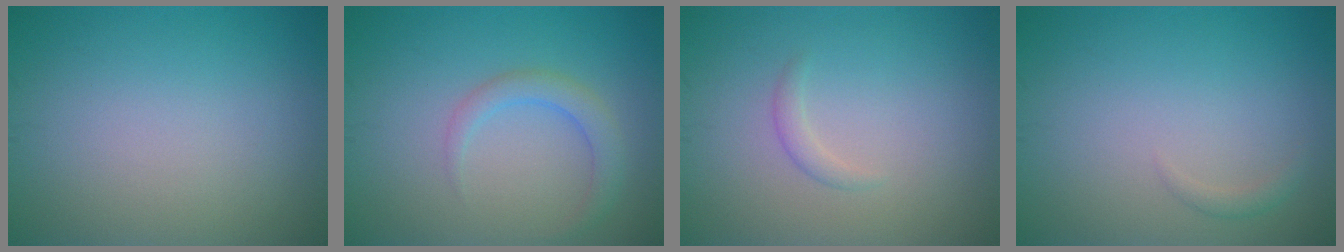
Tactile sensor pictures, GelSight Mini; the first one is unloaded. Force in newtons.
{"total": 2.2, "press": 2.2, "slide": 0.1}
{"total": 0.9, "press": 0.9, "slide": 0.0}
{"total": 0.8, "press": 0.8, "slide": 0.1}